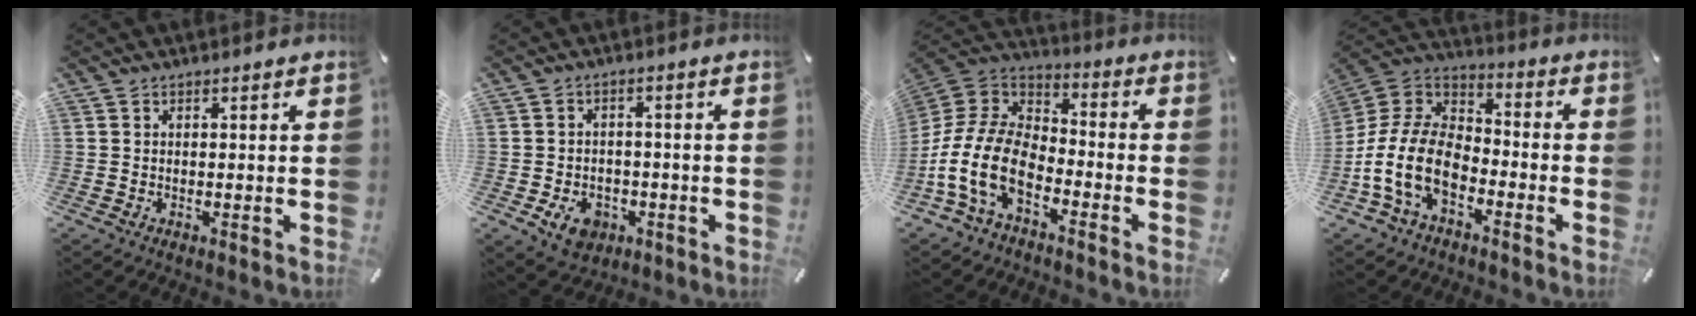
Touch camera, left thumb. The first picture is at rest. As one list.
[{"total": 6.8, "force": [-2.9, 5.1, 3.4], "torque": [-0.061, 0.013, -0.052]}, {"total": 16.6, "force": [-8.7, 9.3, 10.6], "torque": [-0.237, 0.022, -0.158]}, {"total": 15.2, "force": [-7.3, 9.3, 9.7], "torque": [-0.214, 0.022, -0.134]}]